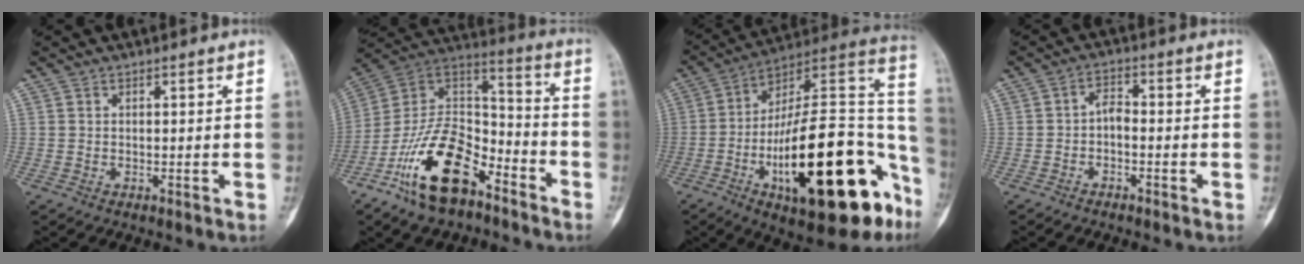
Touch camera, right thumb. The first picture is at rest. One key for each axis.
{"total": 20.2, "fx": -11.5, "fy": 10.3, "fz": 13.1, "tx": -0.223, "ty": 0.088, "tz": -0.211}
{"total": 33.3, "fx": -11.2, "fy": 12.3, "fz": 28.9, "tx": -0.370, "ty": 0.051, "tz": -0.164}
{"total": 3.0, "fx": -1.1, "fy": 1.6, "fz": 2.3, "tx": -0.034, "ty": 0.021, "tz": -0.027}